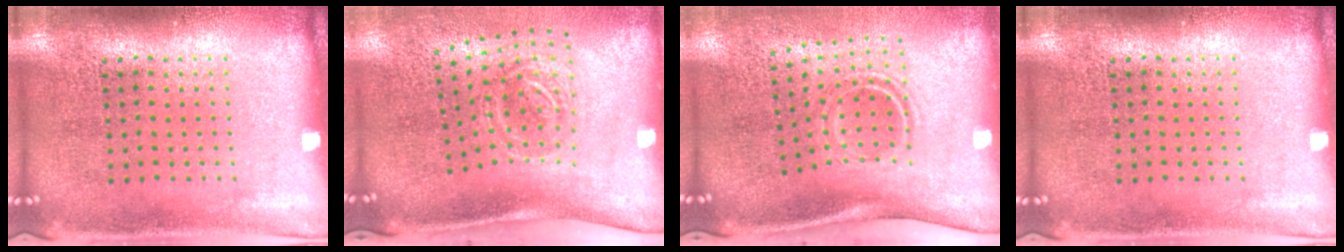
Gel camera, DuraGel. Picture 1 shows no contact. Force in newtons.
{"total": 2.0, "press": 1.2, "slide": 1.6}
{"total": 2.0, "press": 1.2, "slide": 1.6}
{"total": 0.0}